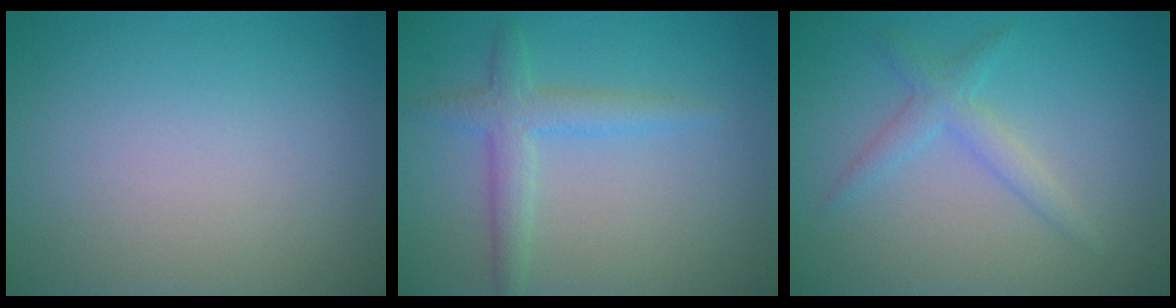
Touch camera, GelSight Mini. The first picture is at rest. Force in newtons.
{"total": 2.8, "press": 2.8, "slide": 0.1}
{"total": 2.2, "press": 2.2, "slide": 0.2}